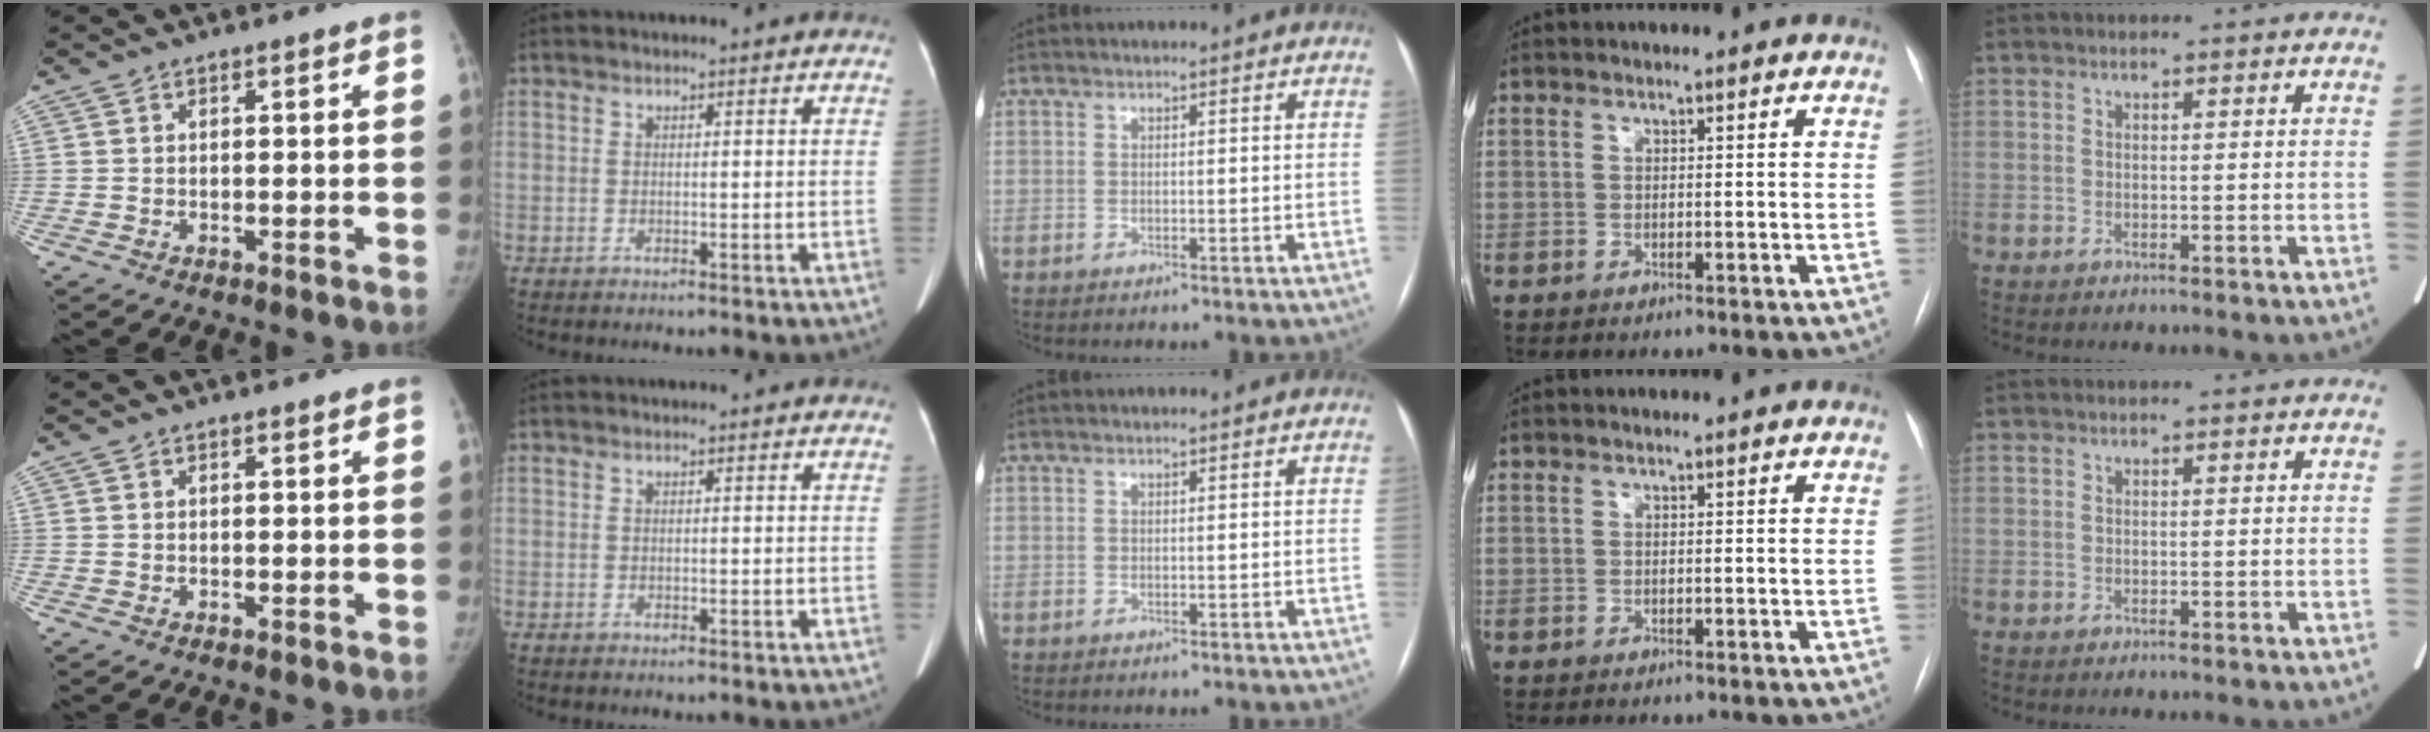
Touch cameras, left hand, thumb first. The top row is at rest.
{}